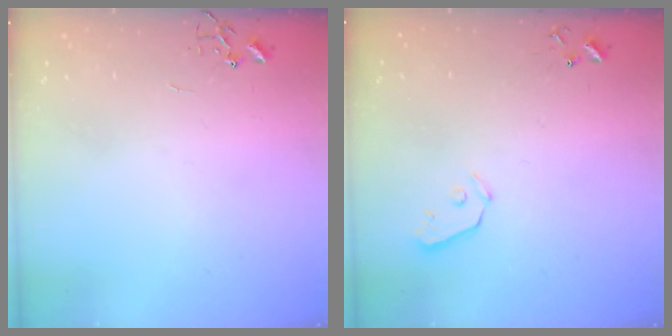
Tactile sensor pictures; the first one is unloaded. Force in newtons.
{"total": 3.2, "press": 3.2, "slide": 0.4}